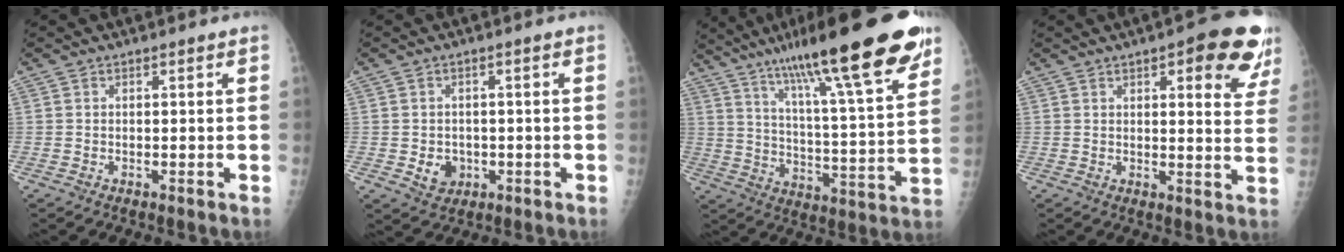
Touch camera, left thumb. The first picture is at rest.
{"total": 4.1, "force": [-0.9, 3.5, 2.0], "torque": [-0.013, 0.003, -0.005]}
{"total": 26.0, "force": [16.6, 4.0, 19.6], "torque": [-0.292, -0.042, 0.263]}
{"total": 13.7, "force": [7.2, 4.4, 10.8], "torque": [-0.086, -0.028, 0.080]}